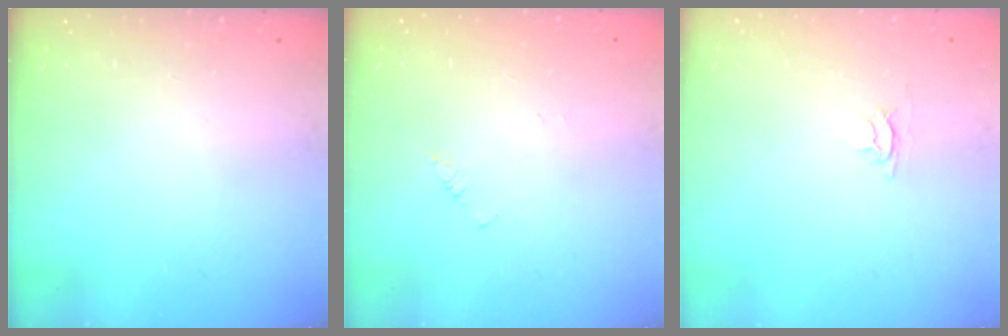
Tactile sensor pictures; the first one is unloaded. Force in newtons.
{"total": 1.4, "press": 1.3, "slide": 0.3}
{"total": 2.4, "press": 2.4, "slide": 0.3}